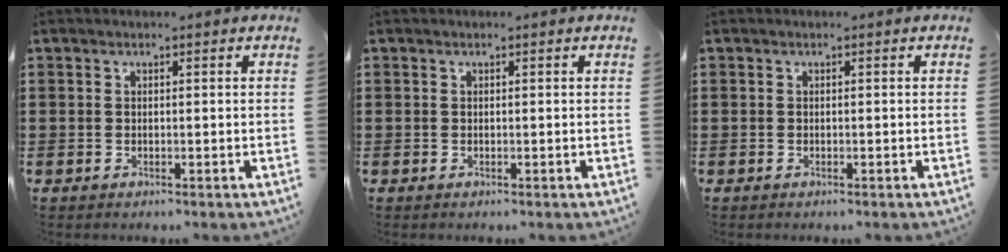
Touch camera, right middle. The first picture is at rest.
{"total": 0.0}
{"total": 0.0}